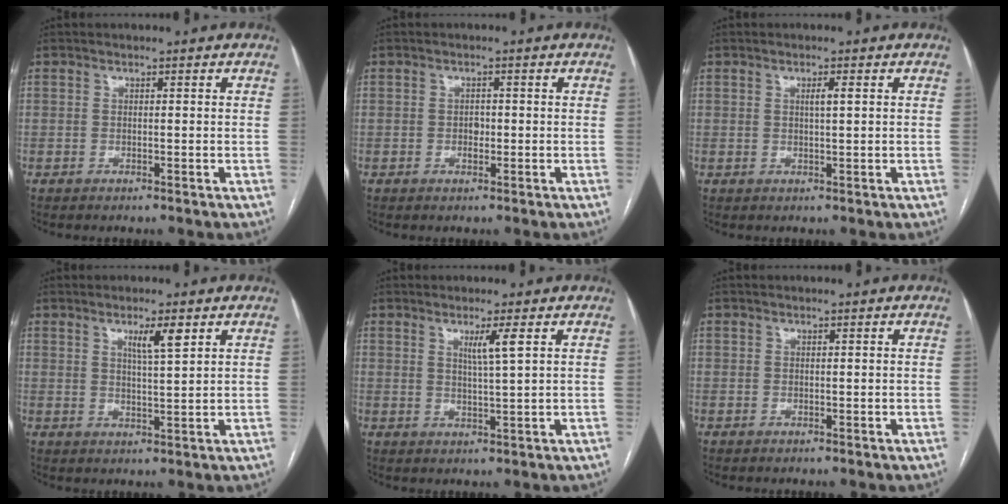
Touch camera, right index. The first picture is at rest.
{"total": 1.4, "force": [-0.3, 1.0, 0.9], "torque": [-0.013, 0.003, -0.004]}
{"total": 1.5, "force": [0.5, 0.1, 1.4], "torque": [-0.024, 0.000, 0.007]}
{"total": 4.0, "force": [2.2, 0.2, 3.4], "torque": [-0.058, -0.003, 0.038]}
{"total": 3.2, "force": [1.5, -0.5, 2.8], "torque": [-0.052, -0.007, 0.028]}
{"total": 0.0}